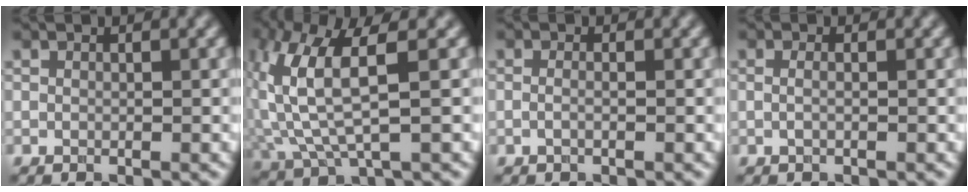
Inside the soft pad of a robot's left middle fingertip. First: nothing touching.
{"total": 7.4, "force": [1.4, 2.5, 6.9], "torque": [-0.161, 0.006, 0.029]}
{"total": 0.8, "force": [-0.2, 0.2, 0.8], "torque": [-0.016, -0.009, -0.008]}
{"total": 1.2, "force": [0.2, 0.5, 1.0], "torque": [-0.011, -0.011, -0.011]}